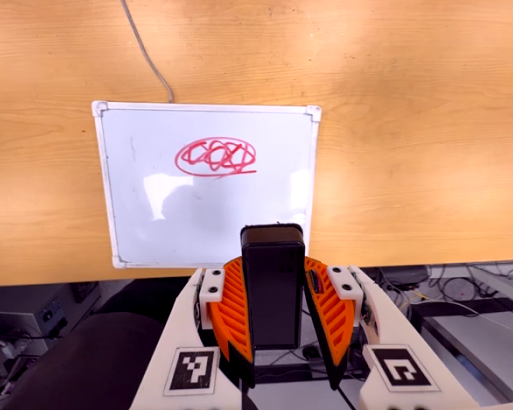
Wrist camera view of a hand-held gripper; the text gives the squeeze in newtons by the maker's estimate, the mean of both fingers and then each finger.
{"total": 7.6, "left": 6.9, "right": 8.3}